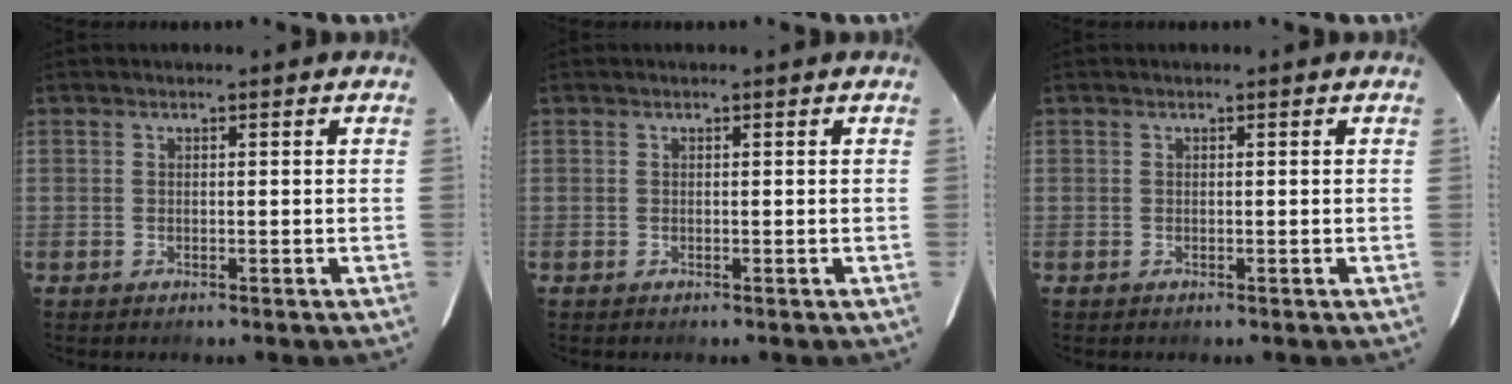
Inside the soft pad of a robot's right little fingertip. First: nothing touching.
{"total": 0.0}
{"total": 0.0}